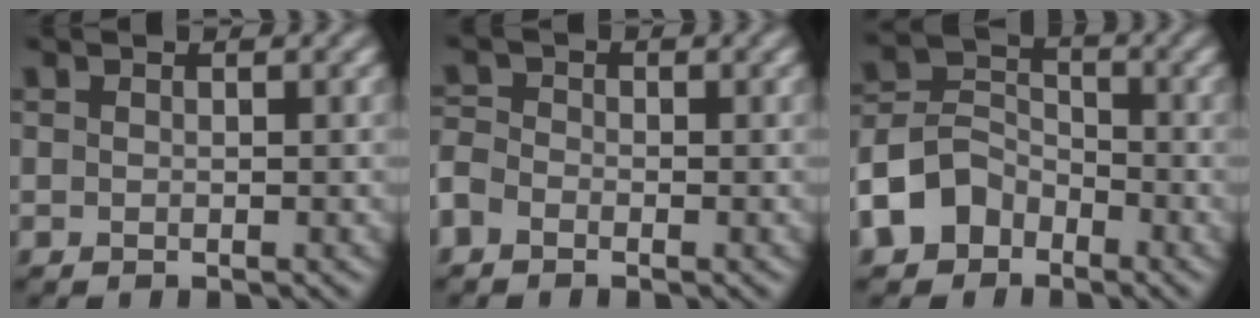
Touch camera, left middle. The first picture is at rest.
{"total": 2.0, "force": [-1.4, 1.2, 0.7], "torque": [-0.015, 0.002, -0.037]}
{"total": 5.6, "force": [-3.2, 4.1, 1.9], "torque": [-0.024, 0.011, -0.081]}